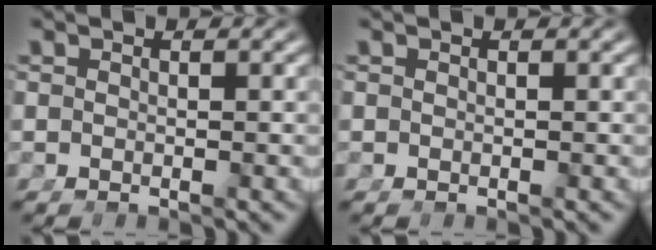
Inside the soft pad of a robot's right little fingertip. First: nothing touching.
{"total": 0.0}